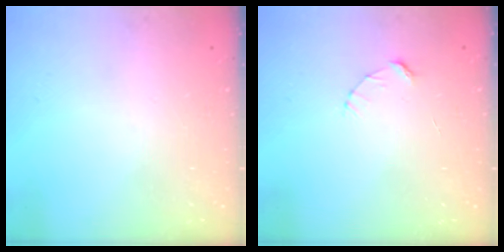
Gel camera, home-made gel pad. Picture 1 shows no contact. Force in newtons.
{"total": 2.7, "press": 2.7, "slide": 0.3}